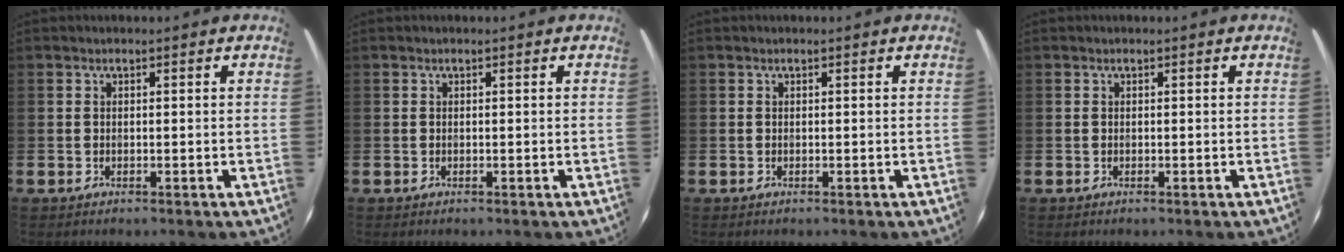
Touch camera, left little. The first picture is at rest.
{"total": 0.0}
{"total": 0.0}
{"total": 0.0}